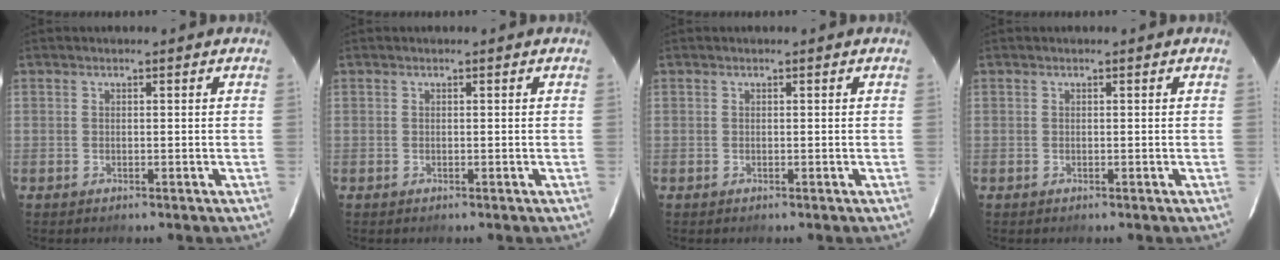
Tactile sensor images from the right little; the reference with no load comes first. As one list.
[{"total": 0.0}, {"total": 0.0}, {"total": 0.0}]